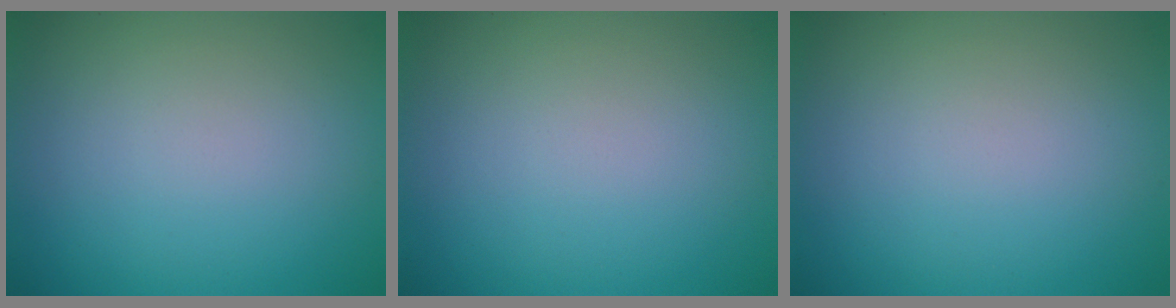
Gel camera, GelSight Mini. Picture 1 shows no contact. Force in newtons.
{"total": 0.0}
{"total": 0.0}